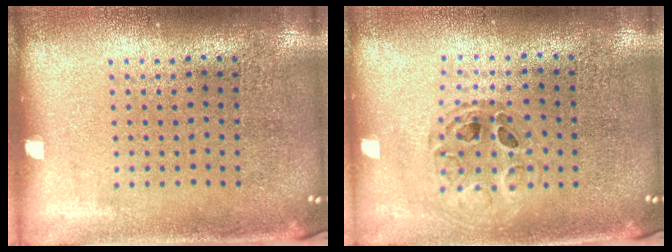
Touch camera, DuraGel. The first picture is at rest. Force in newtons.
{"total": 0.8, "press": 0.7, "slide": 0.1}